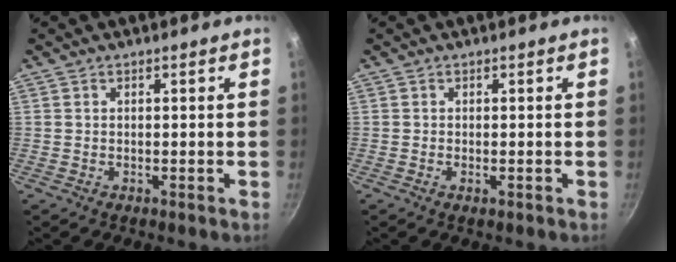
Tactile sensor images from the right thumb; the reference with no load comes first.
{"total": 0.8, "force": [-0.3, 0.3, 0.7], "torque": [-0.014, -0.001, -0.005]}